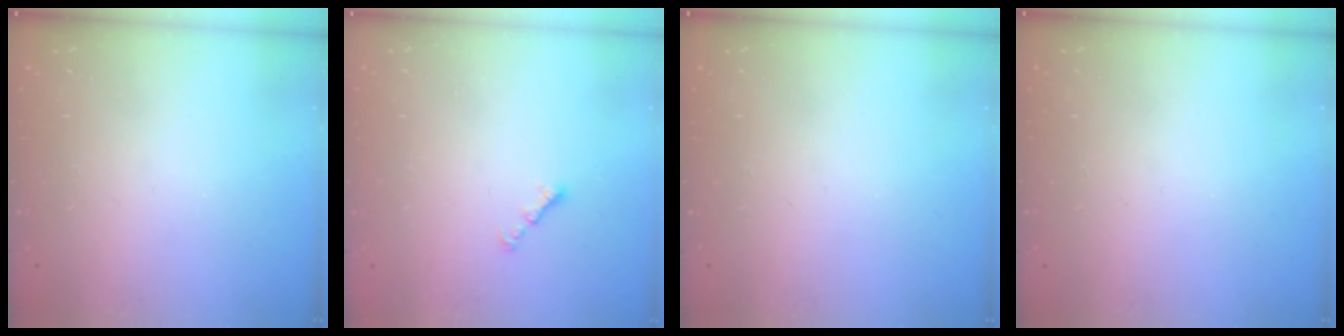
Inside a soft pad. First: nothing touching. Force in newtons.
{"total": 1.4, "press": 1.3, "slide": 0.5}
{"total": 0.0}
{"total": 0.0}